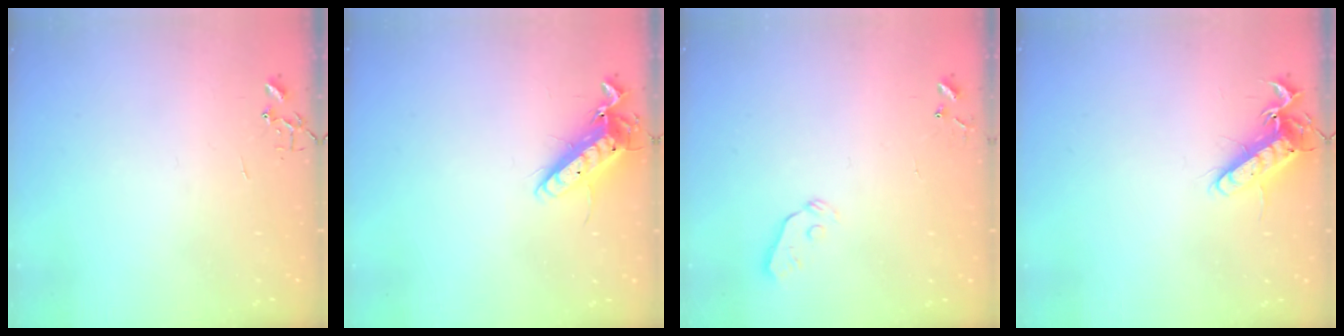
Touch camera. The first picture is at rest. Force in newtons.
{"total": 13.6, "press": 13.4, "slide": 2.0}
{"total": 3.2, "press": 3.1, "slide": 0.6}
{"total": 13.2, "press": 13.2, "slide": 1.3}